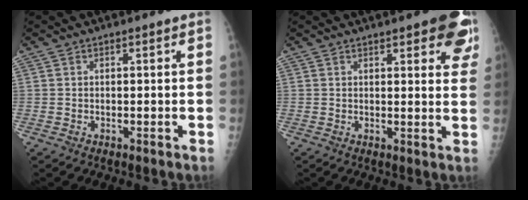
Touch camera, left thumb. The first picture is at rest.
{"total": 10.3, "force": [6.0, 3.4, 7.6], "torque": [-0.057, -0.019, 0.063]}